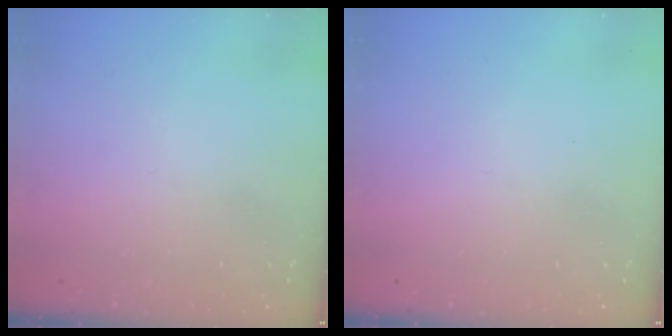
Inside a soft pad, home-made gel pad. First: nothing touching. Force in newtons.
{"total": 0.0}